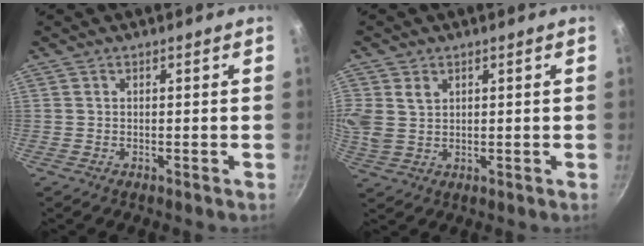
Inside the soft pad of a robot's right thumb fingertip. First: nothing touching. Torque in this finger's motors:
{"motor_torque": [-0.67, 1.12, 0.91, 0.46, 0.11]}